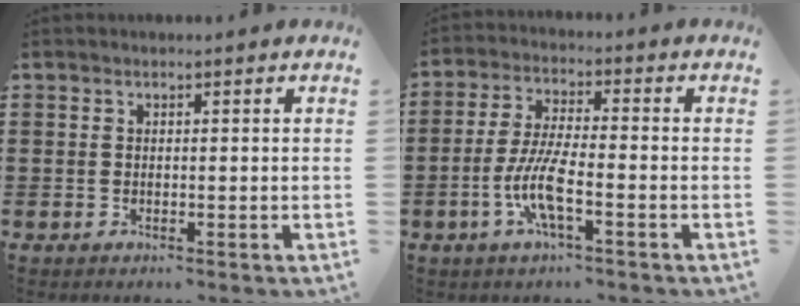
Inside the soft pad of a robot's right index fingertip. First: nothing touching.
{"total": 7.7, "force": [-3.0, 1.7, 6.9], "torque": [-0.161, -0.015, -0.064]}